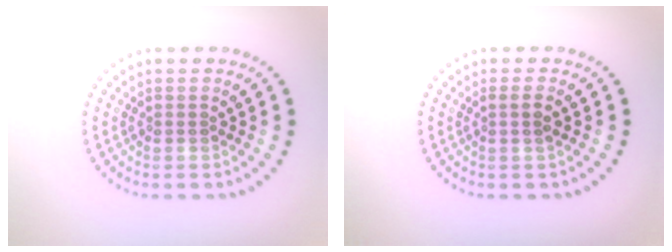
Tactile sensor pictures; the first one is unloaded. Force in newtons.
{"total": 1.3, "press": 1.1, "slide": 0.6}